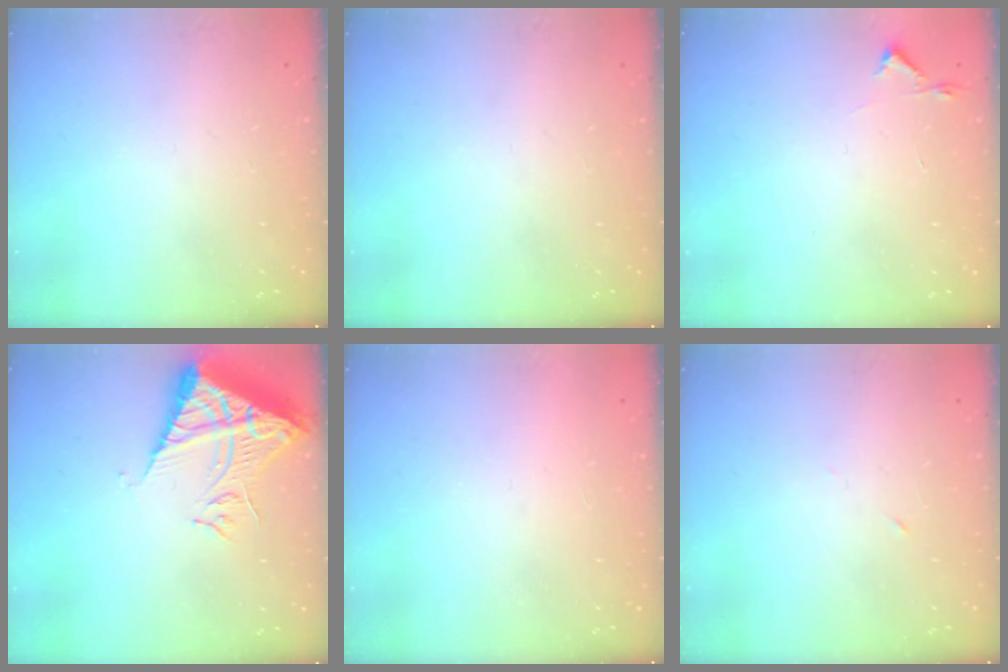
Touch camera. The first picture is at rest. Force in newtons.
{"total": 0.0}
{"total": 2.7, "press": 2.6, "slide": 0.4}
{"total": 11.6, "press": 11.5, "slide": 1.1}
{"total": 1.5, "press": 1.5, "slide": 0.1}
{"total": 2.7, "press": 2.5, "slide": 1.0}